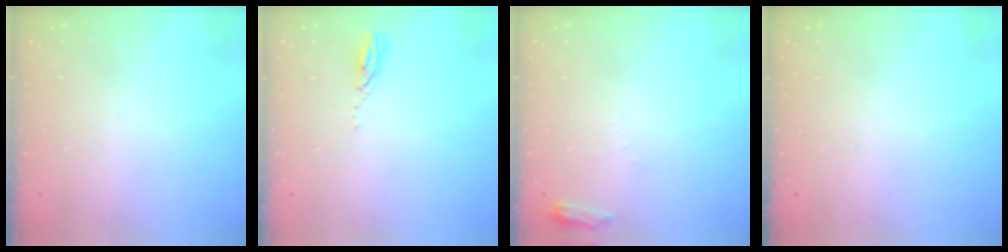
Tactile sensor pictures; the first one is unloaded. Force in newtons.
{"total": 3.0, "press": 3.0, "slide": 0.1}
{"total": 4.2, "press": 4.2, "slide": 0.5}
{"total": 0.0}